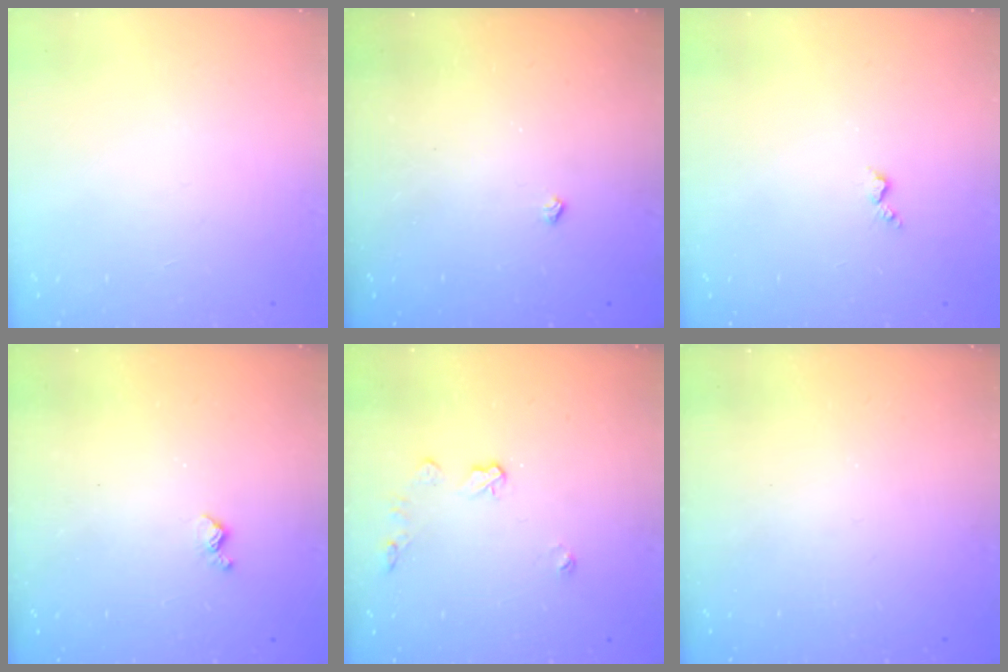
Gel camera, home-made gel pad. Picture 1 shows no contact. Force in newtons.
{"total": 3.6, "press": 3.5, "slide": 0.4}
{"total": 3.0, "press": 3.0, "slide": 0.5}
{"total": 3.8, "press": 3.7, "slide": 0.7}
{"total": 5.1, "press": 5.0, "slide": 0.6}
{"total": 0.0}